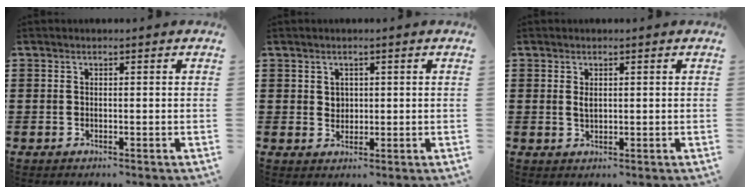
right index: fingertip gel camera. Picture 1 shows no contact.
{"total": 1.8, "force": [0.8, 1.5, 0.4], "torque": [-0.014, 0.007, 0.014]}
{"total": 1.6, "force": [0.4, 0.8, 1.3], "torque": [-0.029, 0.005, 0.007]}